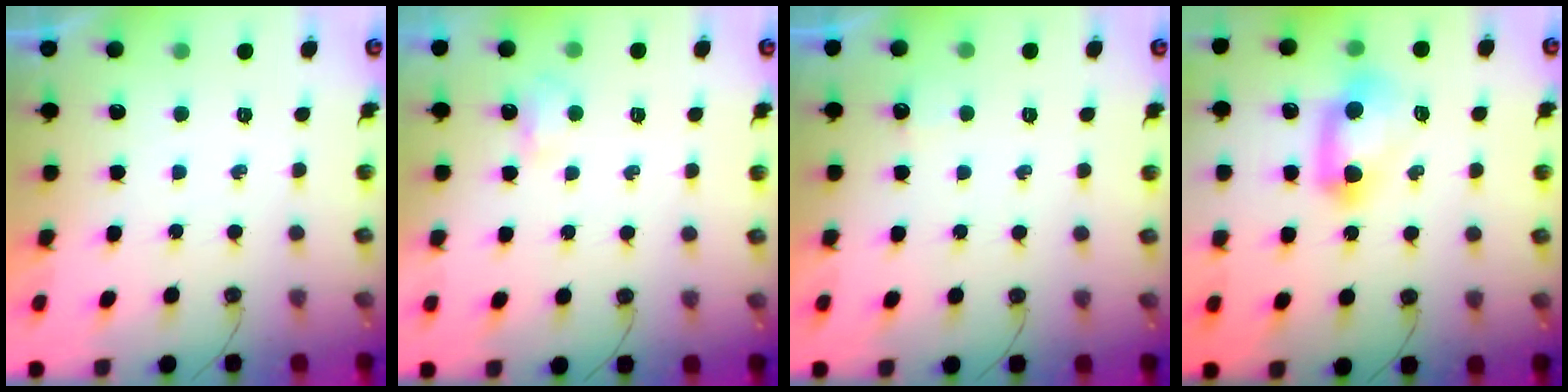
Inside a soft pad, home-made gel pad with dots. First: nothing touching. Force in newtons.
{"total": 2.9, "press": 2.8, "slide": 0.6}
{"total": 2.7, "press": 2.6, "slide": 0.8}
{"total": 10.8, "press": 10.7, "slide": 1.3}